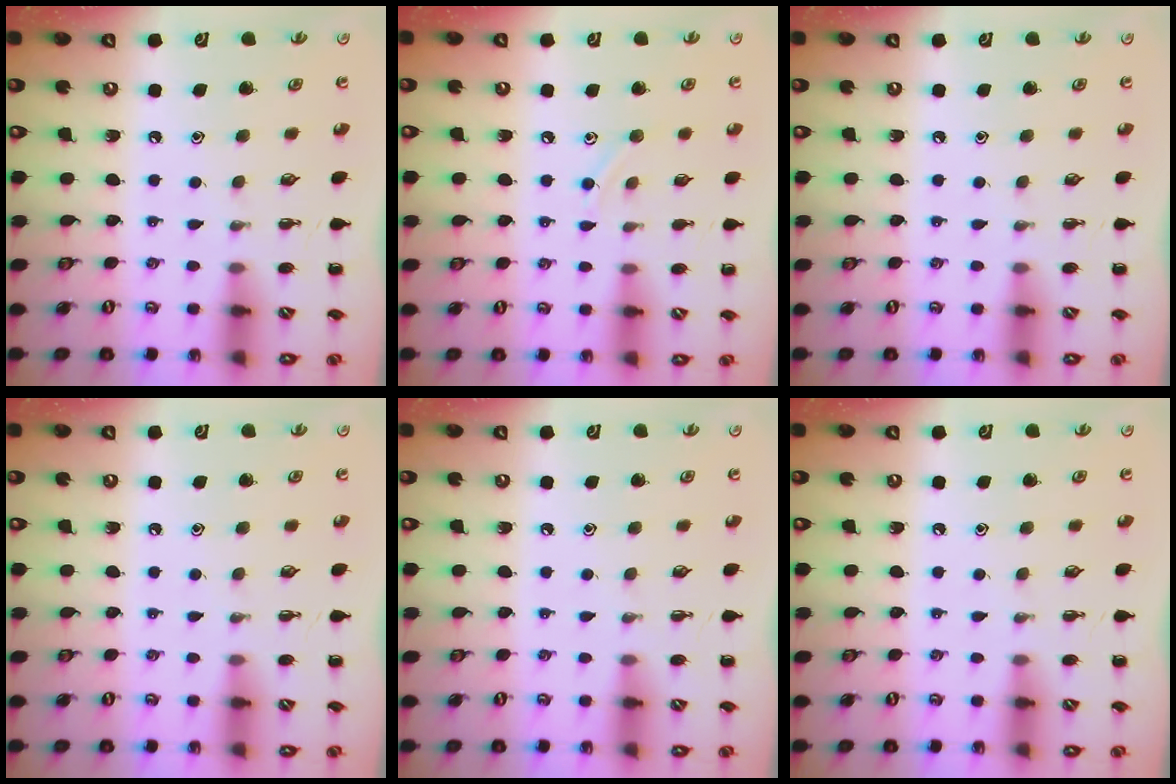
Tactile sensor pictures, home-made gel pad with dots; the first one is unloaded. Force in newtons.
{"total": 6.5, "press": 6.2, "slide": 1.9}
{"total": 0.0}
{"total": 0.0}
{"total": 0.0}
{"total": 0.0}